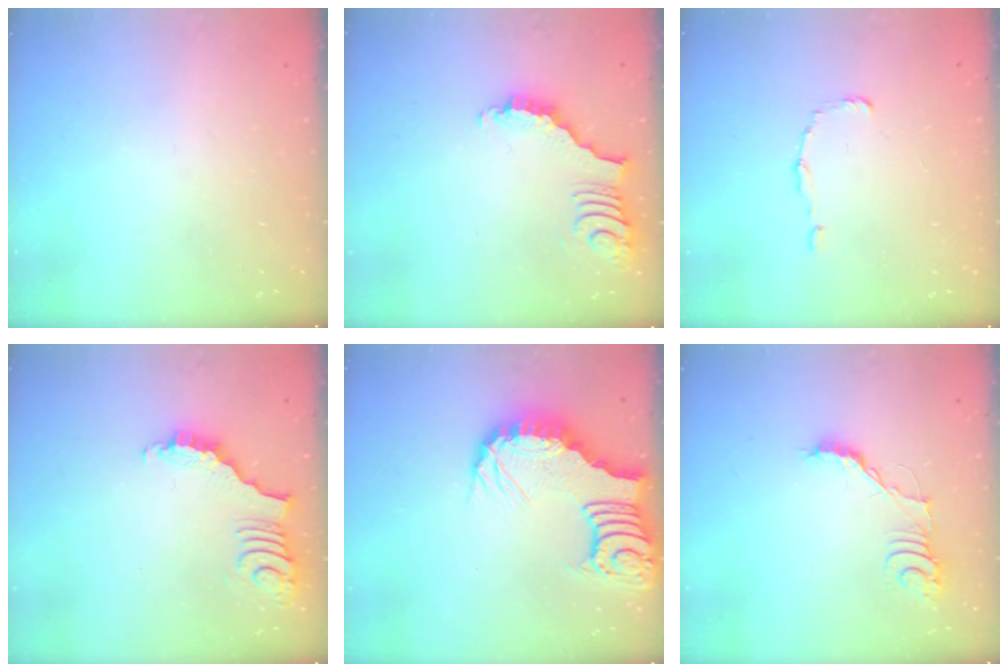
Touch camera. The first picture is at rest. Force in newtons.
{"total": 3.7, "press": 3.6, "slide": 0.7}
{"total": 1.0, "press": 1.0, "slide": 0.0}
{"total": 3.7, "press": 3.6, "slide": 0.7}
{"total": 9.0, "press": 8.9, "slide": 0.9}
{"total": 9.8, "press": 9.7, "slide": 0.7}